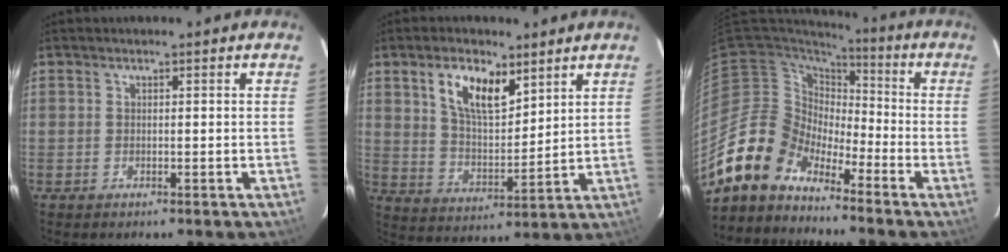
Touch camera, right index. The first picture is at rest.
{"total": 10.3, "force": [5.9, 4.7, 7.1], "torque": [-0.128, 0.007, 0.115]}
{"total": 11.7, "force": [-9.9, 6.1, 1.5], "torque": [-0.034, 0.029, -0.195]}